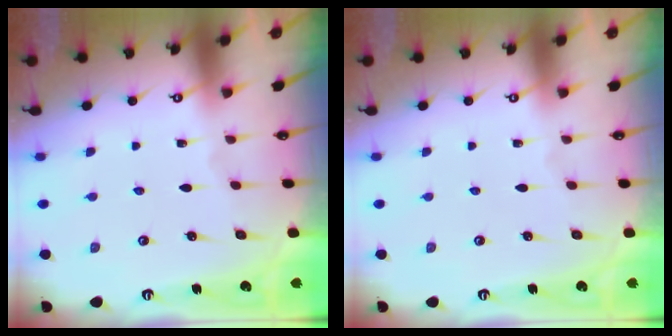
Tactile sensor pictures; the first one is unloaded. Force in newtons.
{"total": 0.0}